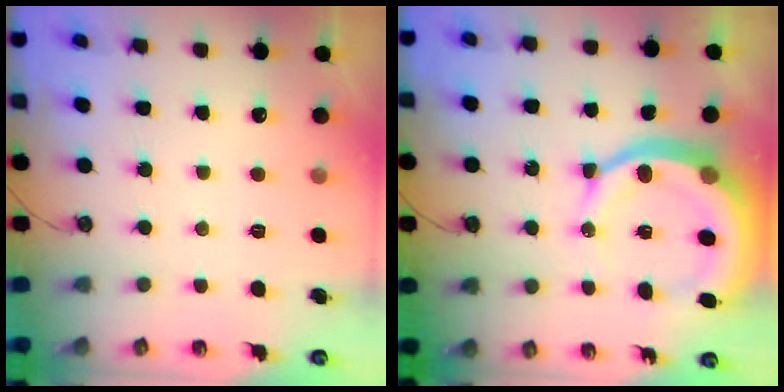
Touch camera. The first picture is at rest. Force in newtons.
{"total": 15.2, "press": 15.1, "slide": 1.6}